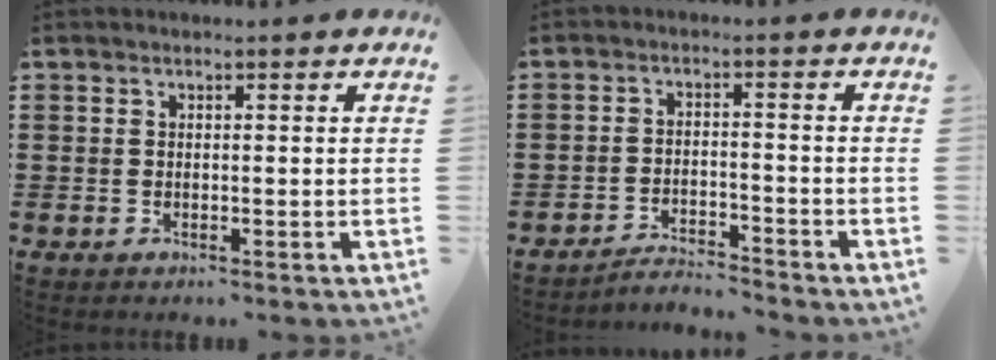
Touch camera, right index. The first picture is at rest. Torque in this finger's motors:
{"motor_torque": [-1.09, 1.05, -1.05, -0.20]}